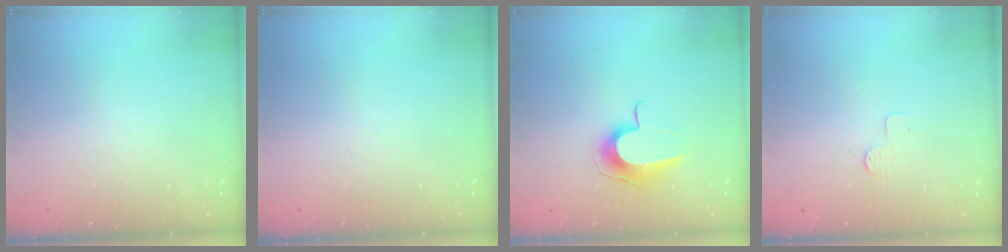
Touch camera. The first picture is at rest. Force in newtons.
{"total": 0.0}
{"total": 9.5, "press": 9.5, "slide": 0.5}
{"total": 4.5, "press": 4.5, "slide": 0.3}